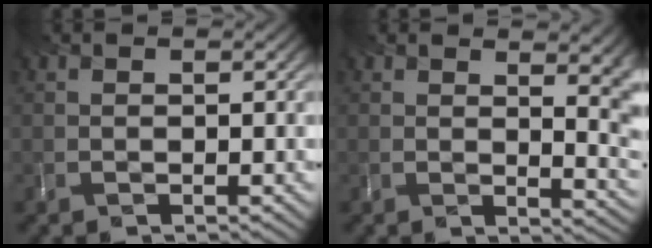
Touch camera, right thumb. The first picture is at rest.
{"total": 10.8, "force": [2.9, 4.5, 9.4], "torque": [-0.098, 0.023, 0.036]}